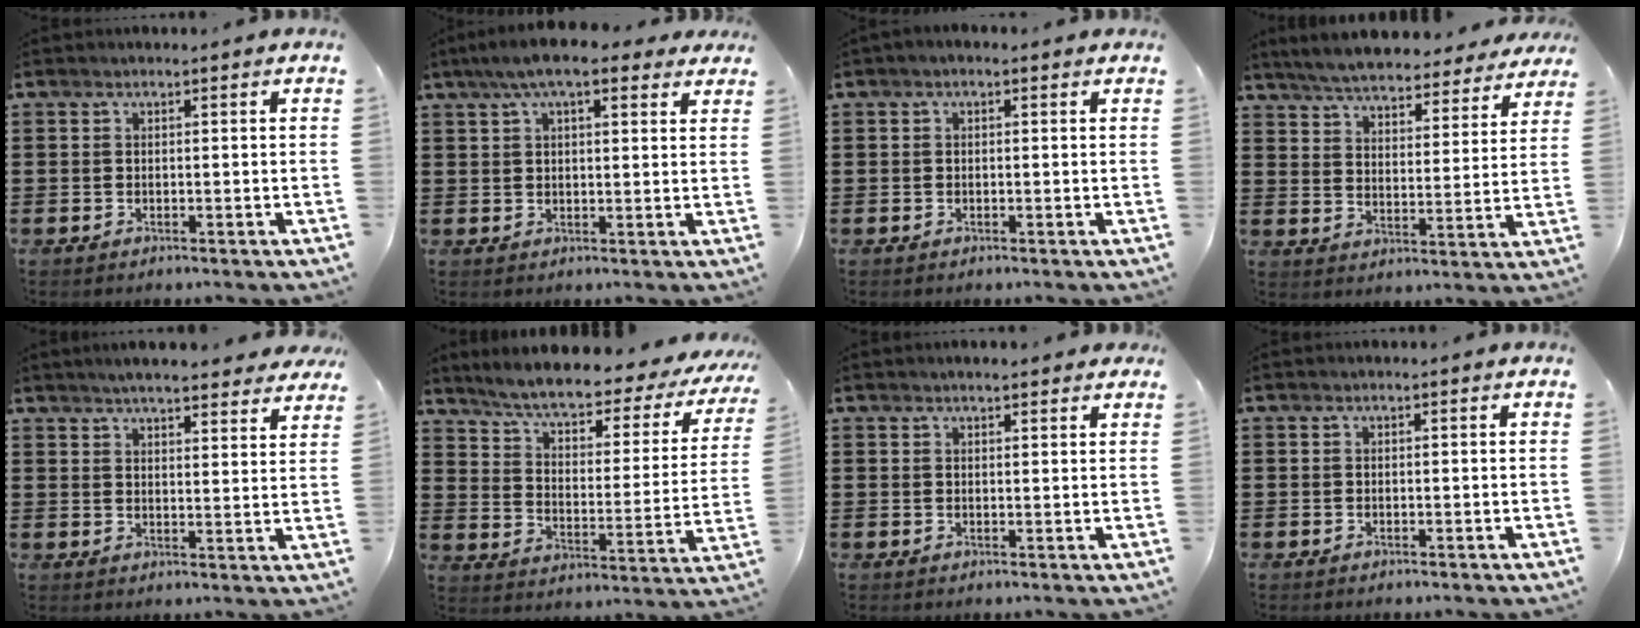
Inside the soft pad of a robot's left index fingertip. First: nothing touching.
{"total": 7.2, "force": [5.0, 2.0, 4.8], "torque": [-0.096, 0.002, 0.087]}
{"total": 0.7, "force": [-0.2, 0.4, 0.5], "torque": [-0.011, 0.002, -0.004]}
{"total": 5.7, "force": [5.6, 0.1, 1.0], "torque": [-0.049, -0.034, 0.099]}
{"total": 4.8, "force": [4.7, 0.1, 1.3], "torque": [-0.042, -0.016, 0.084]}
{"total": 6.0, "force": [5.0, 0.6, 3.2], "torque": [-0.084, -0.033, 0.078]}
{"total": 1.6, "force": [1.4, 0.2, 0.6], "torque": [-0.014, 0.004, 0.027]}
{"total": 0.0}